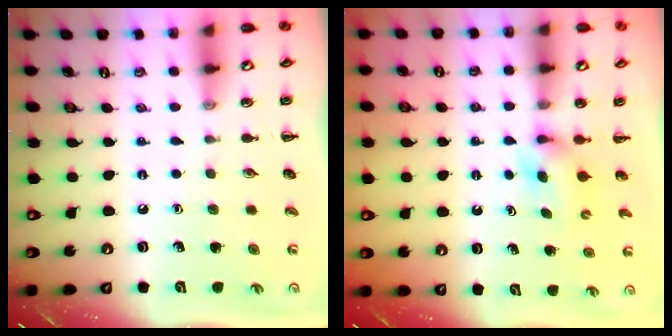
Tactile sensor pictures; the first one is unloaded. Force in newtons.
{"total": 3.8, "press": 3.6, "slide": 1.2}